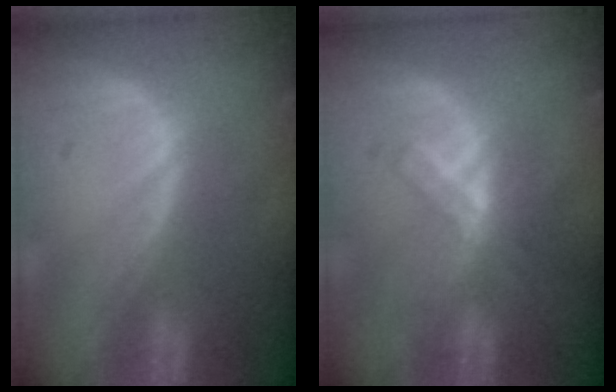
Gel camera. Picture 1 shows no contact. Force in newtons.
{"total": 5.3, "press": 5.3, "slide": 0.8}